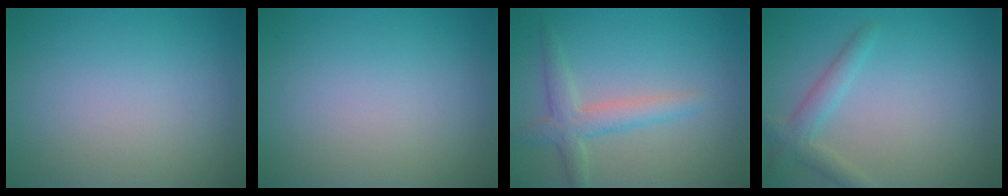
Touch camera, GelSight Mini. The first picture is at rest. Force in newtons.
{"total": 0.0}
{"total": 2.9, "press": 2.9, "slide": 0.1}
{"total": 2.4, "press": 2.3, "slide": 0.1}